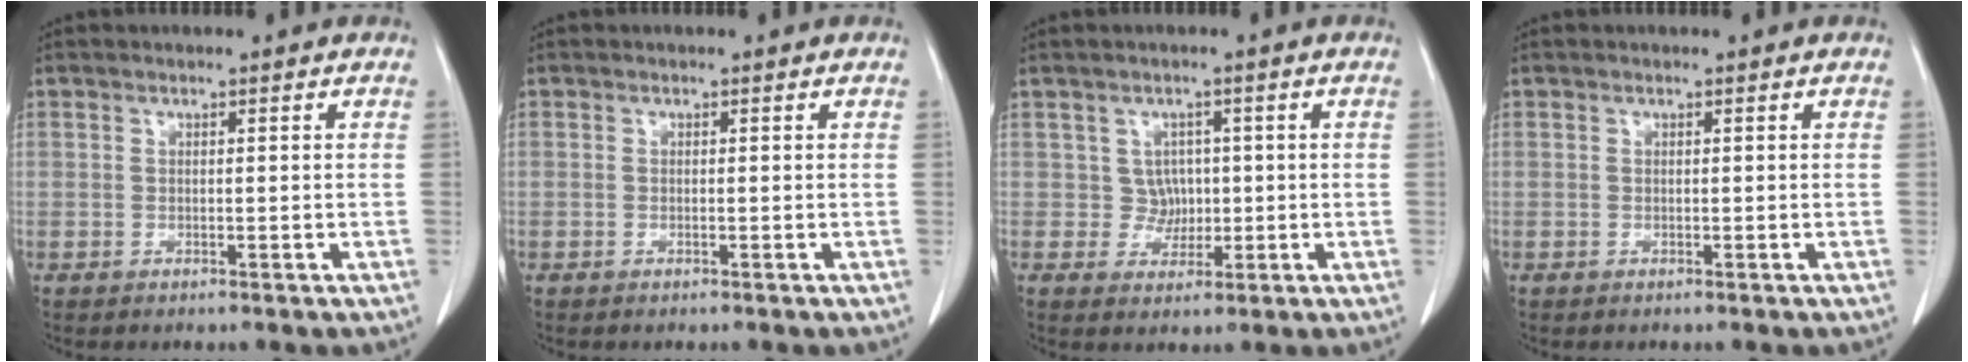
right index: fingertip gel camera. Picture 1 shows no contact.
{"total": 0.0}
{"total": 2.9, "force": [0.2, 2.9, 0.5], "torque": [0.001, 0.007, 0.005]}
{"total": 0.0}